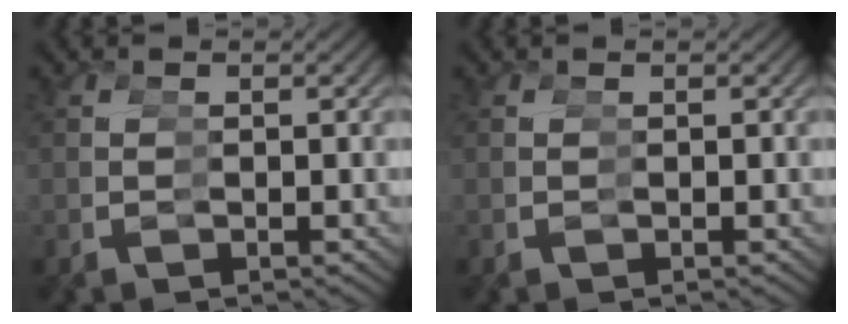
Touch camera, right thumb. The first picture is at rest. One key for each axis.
{"total": 0.0}